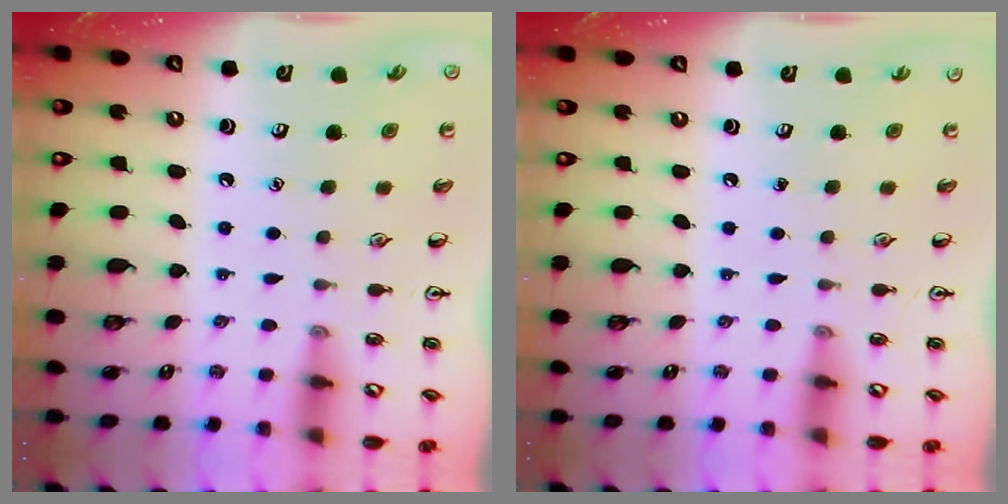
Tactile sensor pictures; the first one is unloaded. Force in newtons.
{"total": 0.0}